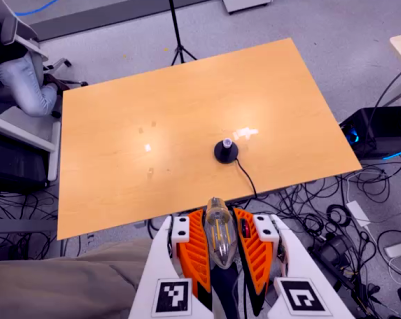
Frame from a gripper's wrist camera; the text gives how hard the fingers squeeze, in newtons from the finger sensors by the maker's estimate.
{"total": 21.5, "left": 23.6, "right": 19.3}